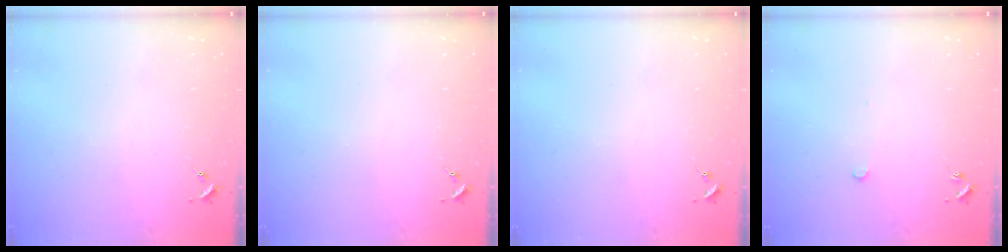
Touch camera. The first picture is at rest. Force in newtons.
{"total": 0.0}
{"total": 0.0}
{"total": 2.7, "press": 2.6, "slide": 0.3}